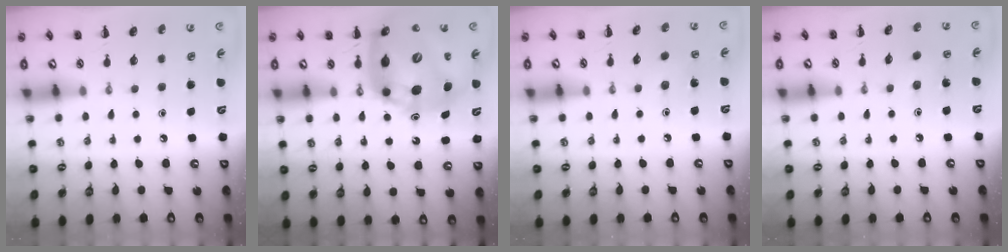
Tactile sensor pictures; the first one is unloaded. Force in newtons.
{"total": 17.5, "press": 16.7, "slide": 5.2}
{"total": 3.0, "press": 2.9, "slide": 0.8}
{"total": 2.8, "press": 2.6, "slide": 0.9}